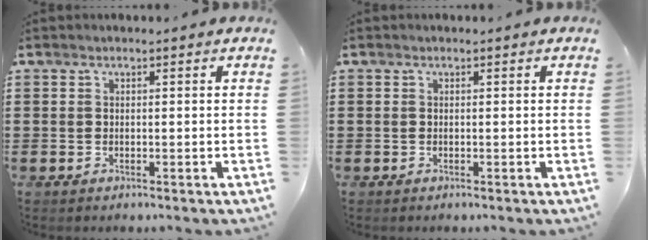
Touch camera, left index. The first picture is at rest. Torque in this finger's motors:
{"motor_torque": [0.00, 0.00, 0.00, 0.00]}